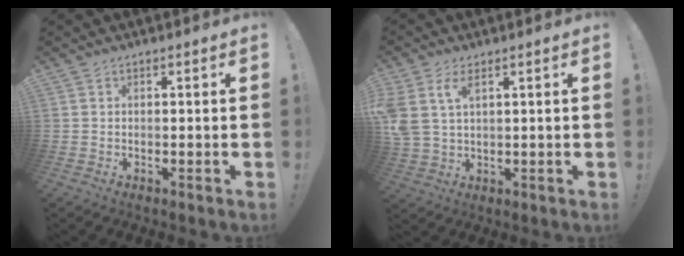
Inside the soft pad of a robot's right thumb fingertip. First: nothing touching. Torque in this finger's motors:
{"motor_torque": [1.40, 1.41, 0.70, 0.36, 0.14]}